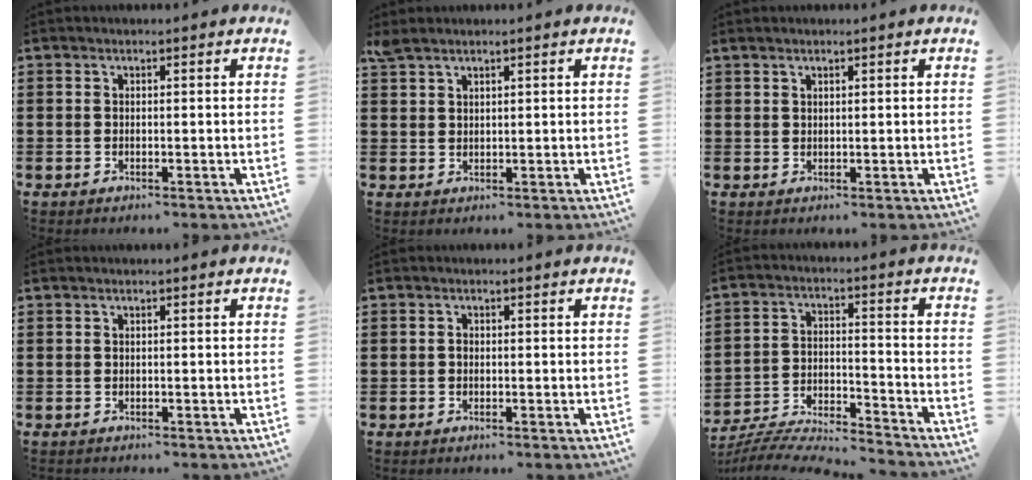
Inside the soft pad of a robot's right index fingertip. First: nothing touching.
{"total": 1.8, "force": [1.5, 0.7, 0.8], "torque": [-0.019, 0.002, 0.027]}
{"total": 0.9, "force": [0.7, 0.4, 0.3], "torque": [-0.008, 0.002, 0.013]}
{"total": 0.0}
{"total": 0.7, "force": [-0.2, 0.5, 0.4], "torque": [-0.010, 0.000, -0.004]}
{"total": 6.5, "force": [-6.3, 0.4, 1.4], "torque": [-0.038, -0.004, -0.129]}